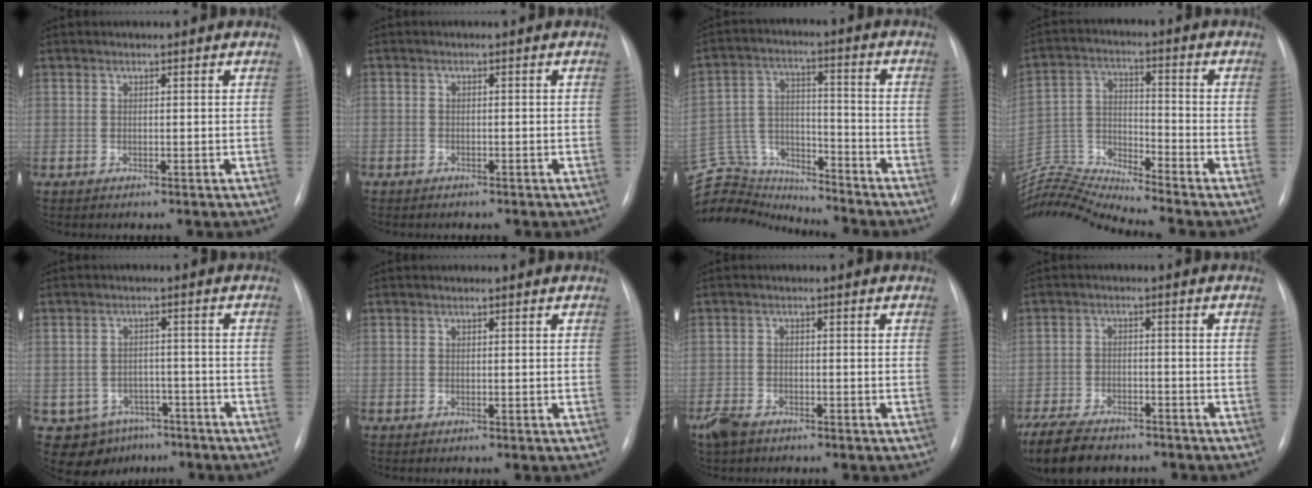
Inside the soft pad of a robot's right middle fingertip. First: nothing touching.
{"total": 2.5, "force": [-2.0, 1.2, 0.8], "torque": [-0.014, 0.001, -0.018]}
{"total": 16.7, "force": [-16.4, 2.5, 2.2], "torque": [-0.050, 0.037, -0.270]}
{"total": 12.7, "force": [-12.3, -2.5, 1.5], "torque": [-0.030, 0.026, -0.233]}
{"total": 8.0, "force": [-4.9, 6.0, 1.7], "torque": [-0.021, 0.015, -0.062]}
{"total": 0.0}
{"total": 4.0, "force": [-3.1, 2.0, 1.6], "torque": [-0.036, -0.005, -0.055]}
{"total": 15.0, "force": [-11.7, 6.3, 7.1], "torque": [-0.182, -0.022, -0.181]}